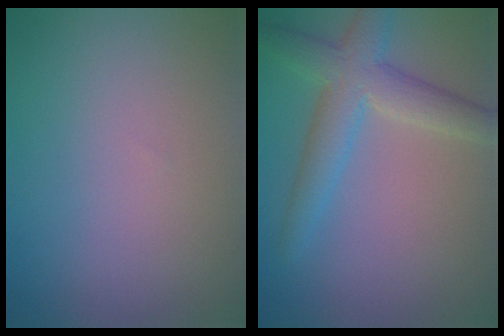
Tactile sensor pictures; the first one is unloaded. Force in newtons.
{"total": 4.8, "press": 4.8, "slide": 0.2}